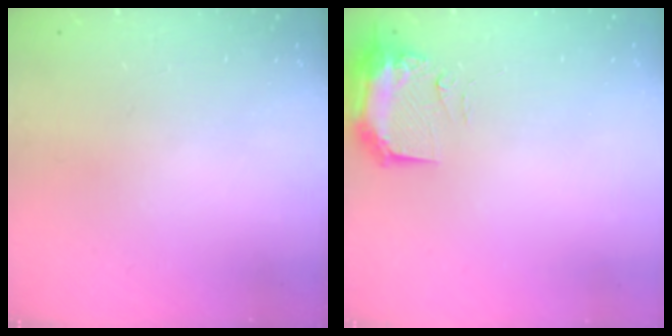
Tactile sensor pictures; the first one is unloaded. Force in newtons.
{"total": 11.4, "press": 10.0, "slide": 5.4}